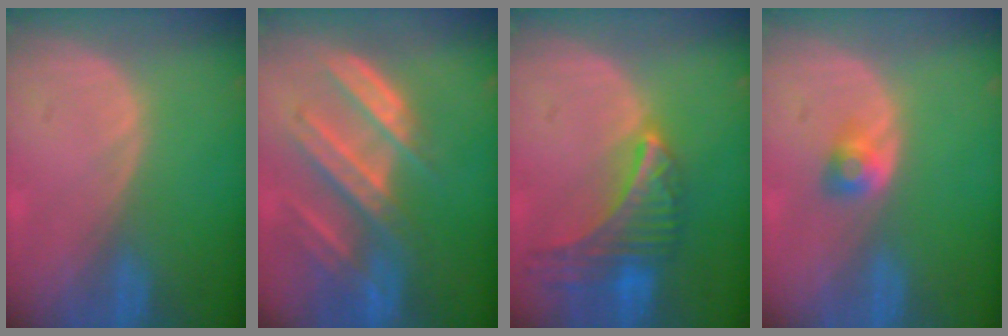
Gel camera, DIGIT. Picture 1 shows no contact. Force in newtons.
{"total": 9.2, "press": 8.2, "slide": 4.1}
{"total": 9.0, "press": 7.9, "slide": 4.3}
{"total": 2.7, "press": 2.4, "slide": 1.2}